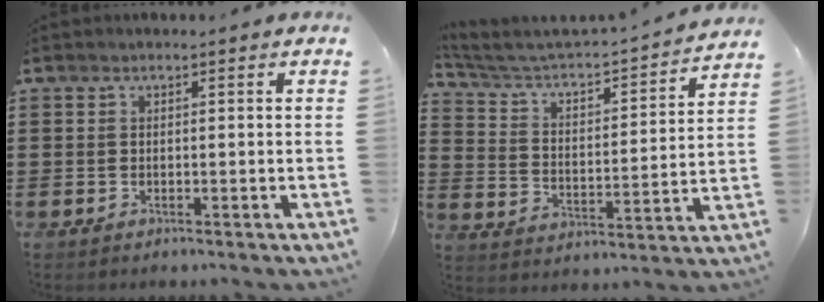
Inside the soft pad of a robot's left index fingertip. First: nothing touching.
{"total": 3.6, "force": [3.3, 0.7, 1.3], "torque": [-0.048, -0.034, 0.042]}